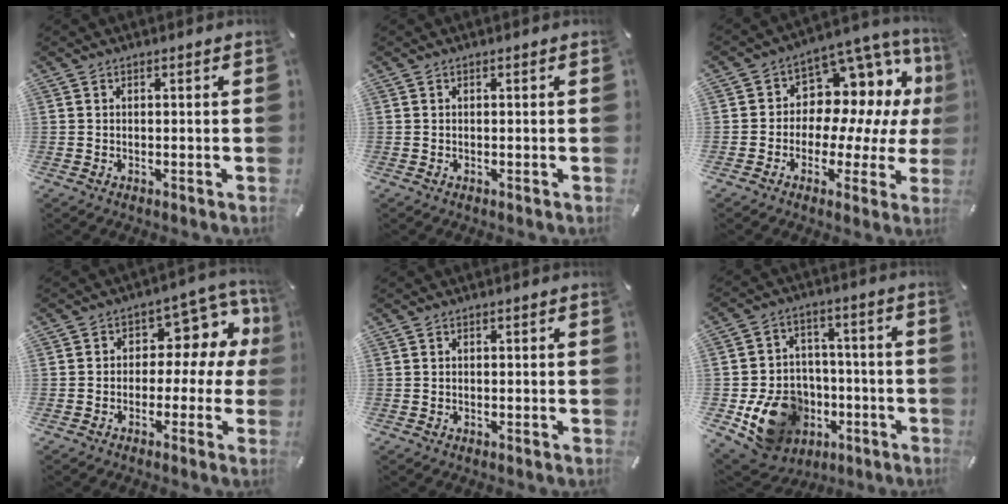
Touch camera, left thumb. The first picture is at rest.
{"total": 0.0}
{"total": 9.6, "force": [2.8, 7.8, 5.0], "torque": [-0.077, -0.049, 0.057]}
{"total": 10.7, "force": [2.4, 7.5, 7.2], "torque": [-0.086, -0.017, 0.038]}
{"total": 0.0}
{"total": 17.8, "force": [-6.0, 14.2, 8.8], "torque": [-0.149, 0.036, -0.081]}